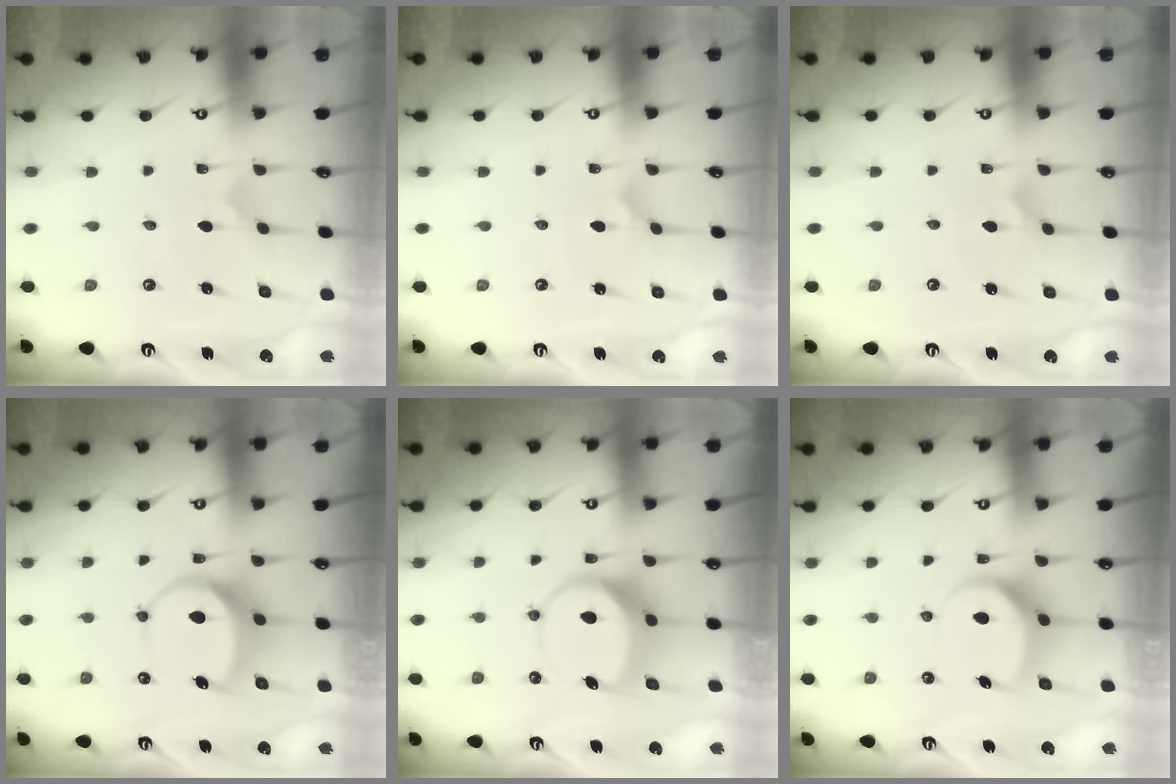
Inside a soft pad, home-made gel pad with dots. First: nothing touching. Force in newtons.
{"total": 2.1, "press": 2.1, "slide": 0.0}
{"total": 3.0, "press": 3.0, "slide": 0.1}
{"total": 7.4, "press": 7.3, "slide": 0.9}
{"total": 8.4, "press": 8.4, "slide": 1.1}
{"total": 8.0, "press": 7.9, "slide": 0.9}